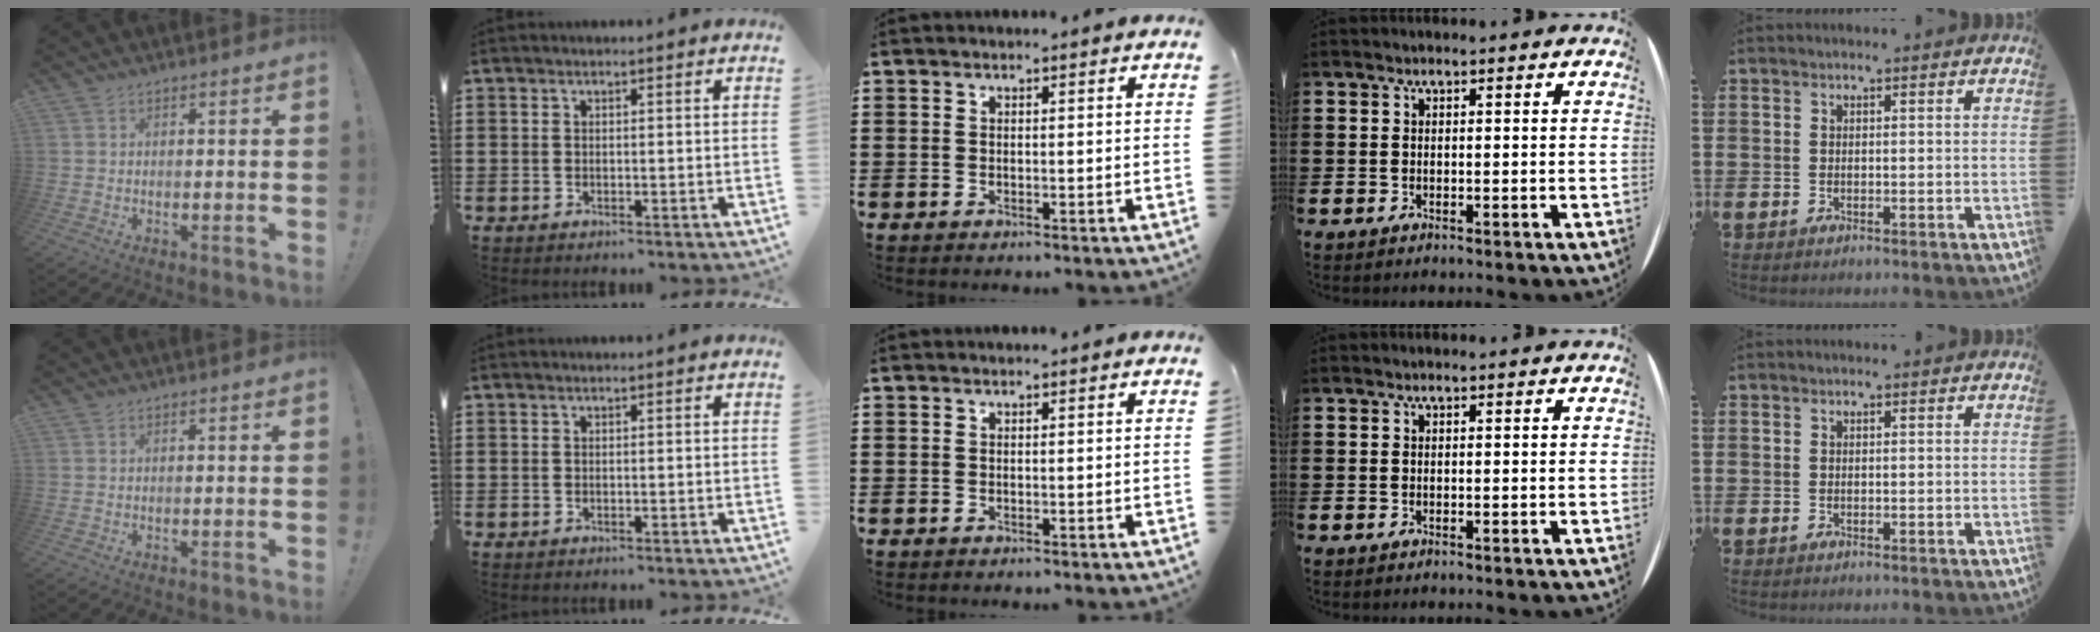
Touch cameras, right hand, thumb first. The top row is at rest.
{}